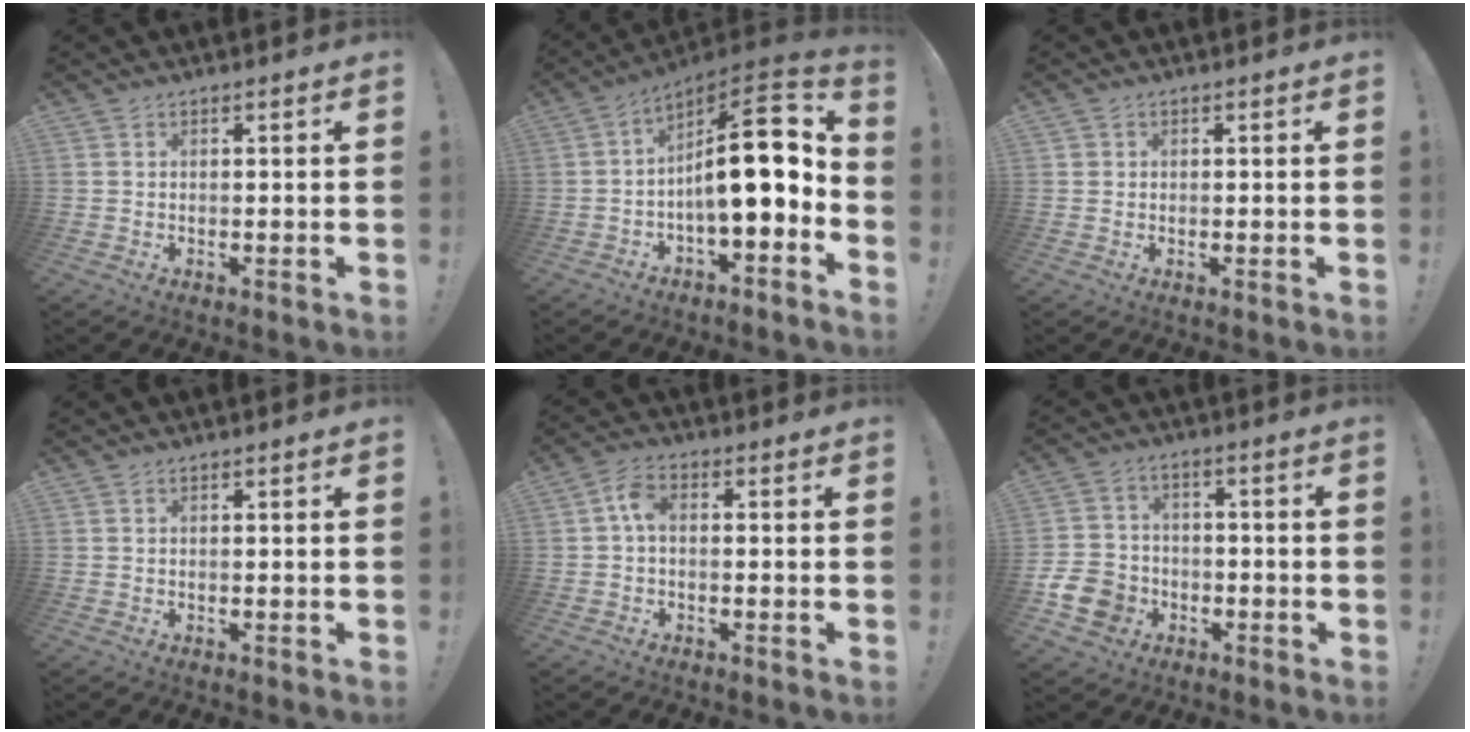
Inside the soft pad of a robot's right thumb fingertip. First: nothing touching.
{"total": 16.8, "force": [0.1, 5.7, 15.8], "torque": [-0.234, -0.003, 0.000]}
{"total": 0.8, "force": [0.3, 0.7, 0.1], "torque": [0.006, -0.003, 0.004]}
{"total": 0.0}
{"total": 4.8, "force": [0.0, 2.7, 4.0], "torque": [-0.079, 0.012, 0.001]}
{"total": 11.4, "force": [-4.6, 9.4, 4.5], "torque": [-0.080, 0.028, -0.082]}